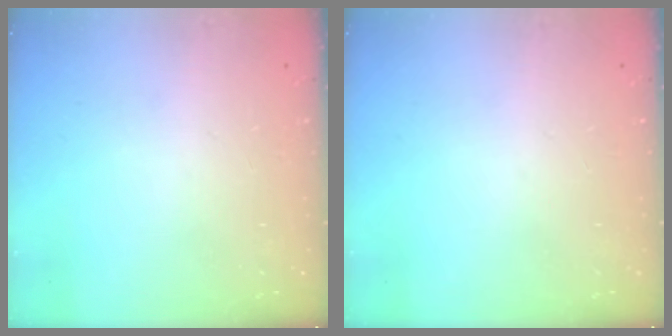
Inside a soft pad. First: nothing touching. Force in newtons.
{"total": 0.0}